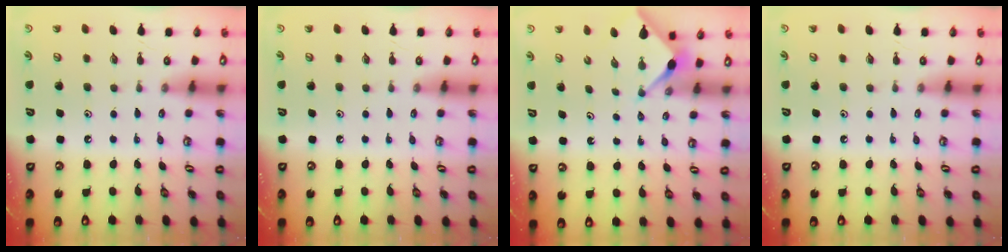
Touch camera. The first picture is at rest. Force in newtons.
{"total": 0.0}
{"total": 3.0, "press": 3.0, "slide": 0.3}
{"total": 0.0}